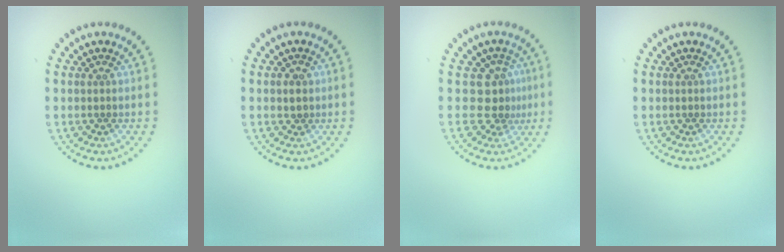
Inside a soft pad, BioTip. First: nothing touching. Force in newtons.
{"total": 0.9, "press": 0.8, "slide": 0.3}
{"total": 2.9, "press": 2.1, "slide": 2.0}
{"total": 0.0}